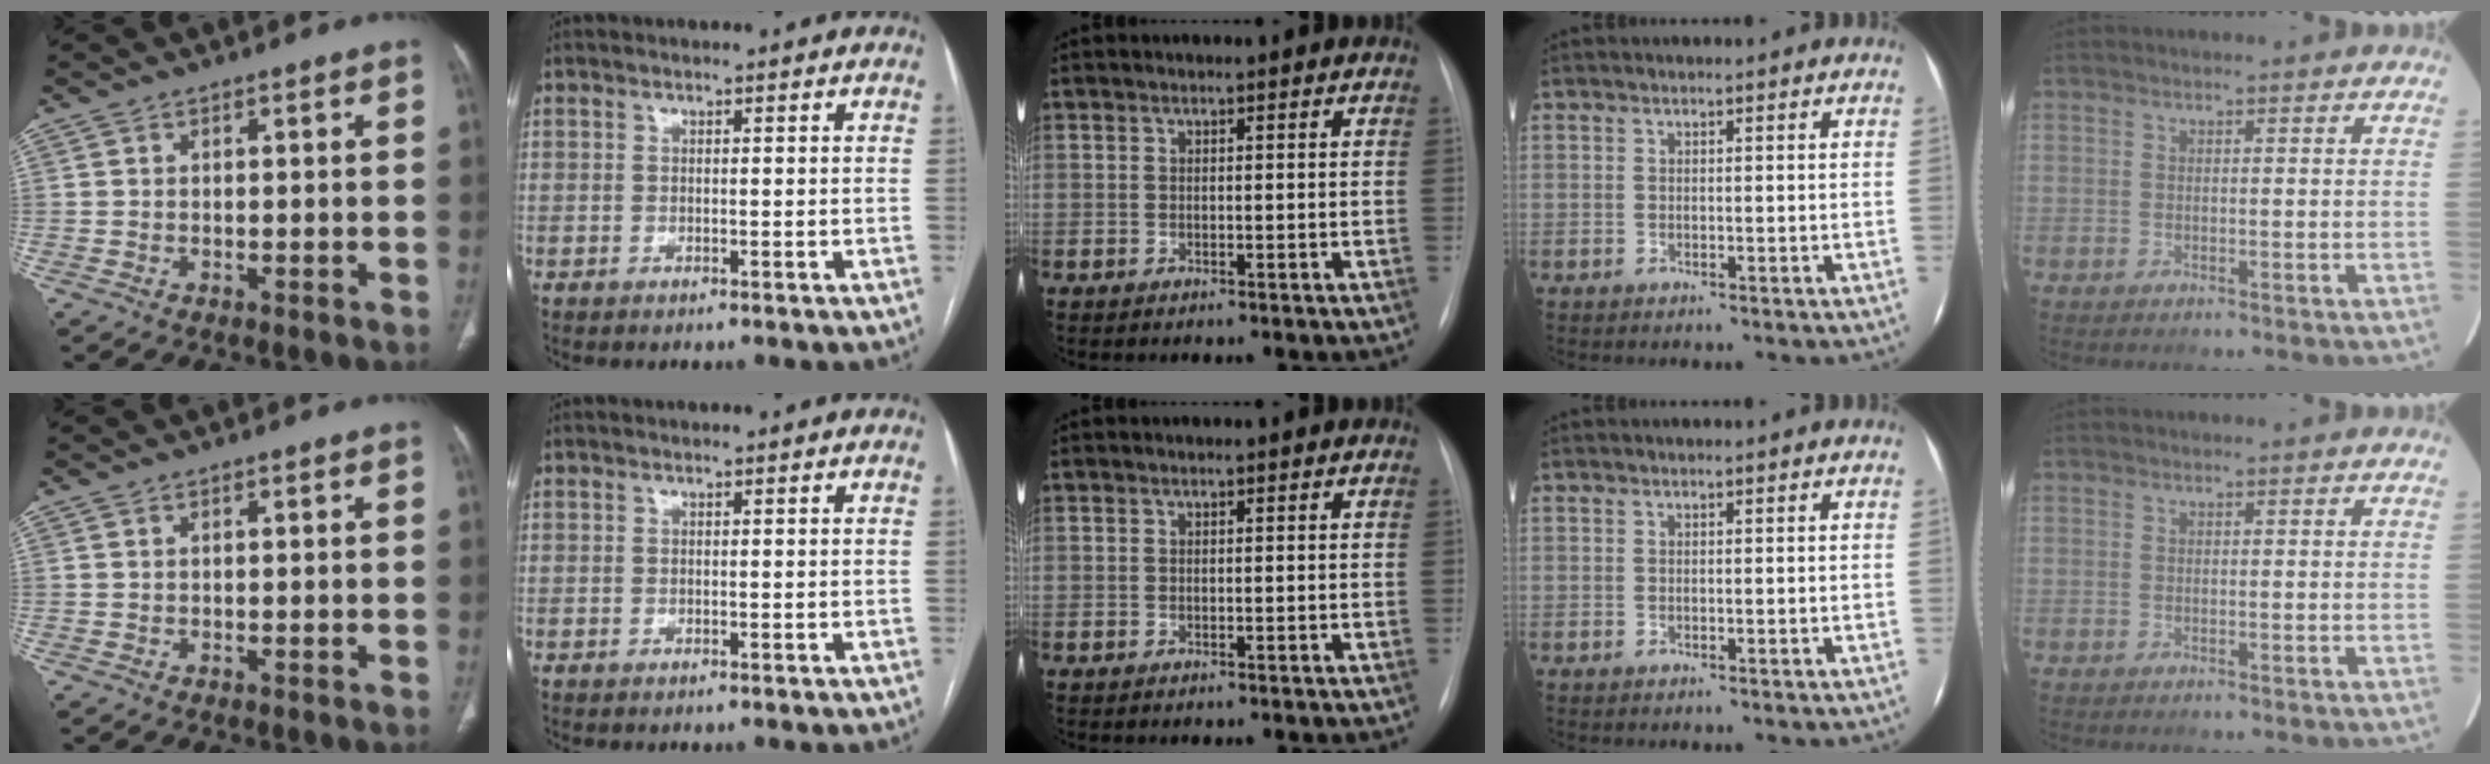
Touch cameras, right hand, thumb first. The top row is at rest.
{}